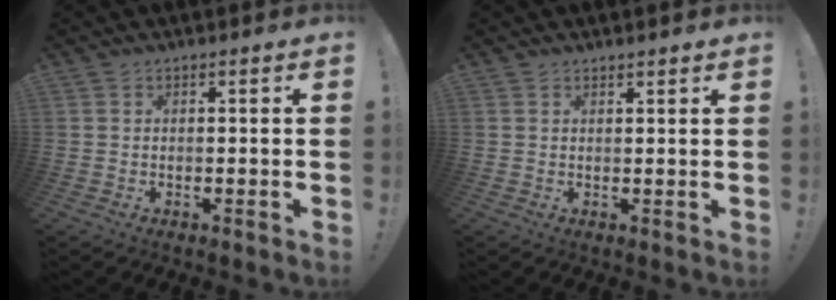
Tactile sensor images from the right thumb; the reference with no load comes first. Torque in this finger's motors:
{"motor_torque": [0.08, 0.10, 0.01, -0.07, -0.02]}